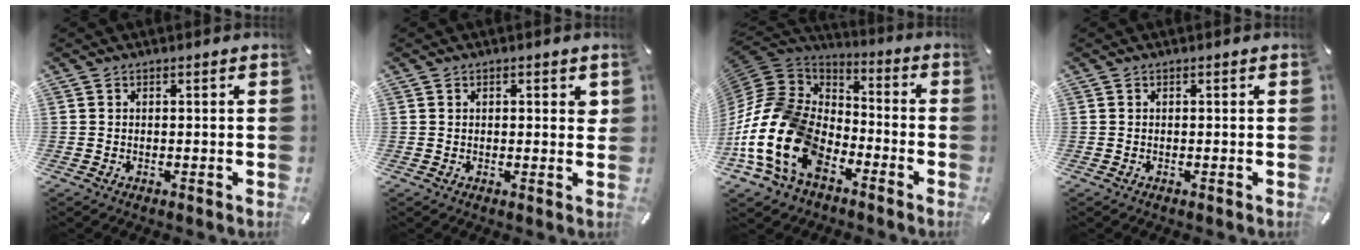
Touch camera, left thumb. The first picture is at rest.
{"total": 1.8, "force": [0.7, 0.9, 1.4], "torque": [-0.012, -0.002, 0.007]}
{"total": 20.6, "force": [-9.9, 13.7, 11.8], "torque": [-0.284, 0.021, -0.180]}
{"total": 0.0}